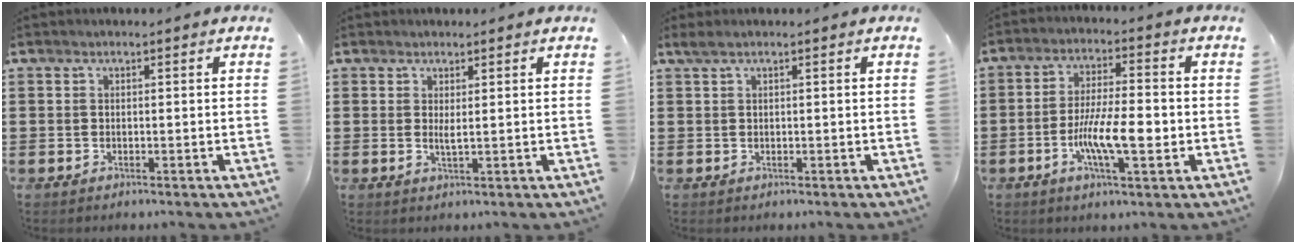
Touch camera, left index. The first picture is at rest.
{"total": 1.5, "force": [0.5, 0.0, 1.4], "torque": [-0.030, -0.003, 0.009]}
{"total": 0.8, "force": [0.2, 0.1, 0.7], "torque": [-0.014, 0.000, 0.005]}
{"total": 9.2, "force": [-2.2, 2.6, 8.6], "torque": [-0.169, -0.003, -0.043]}